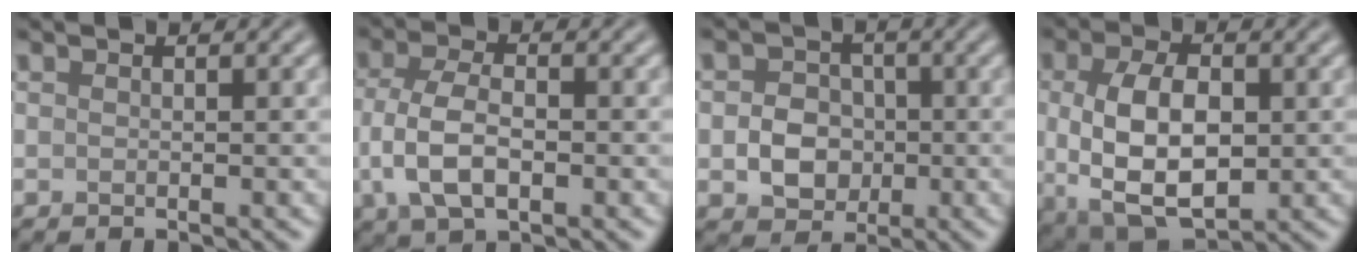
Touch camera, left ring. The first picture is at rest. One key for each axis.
{"total": 5.3, "fx": -1.1, "fy": 2.9, "fz": 4.4, "tx": -0.091, "ty": -0.003, "tz": -0.022}
{"total": 3.8, "fx": -0.6, "fy": 3.2, "fz": 2.0, "tx": -0.027, "ty": 0.000, "tz": -0.014}
{"total": 8.6, "fx": -0.1, "fy": 4.8, "fz": 7.1, "tx": -0.143, "ty": -0.005, "tz": -0.002}